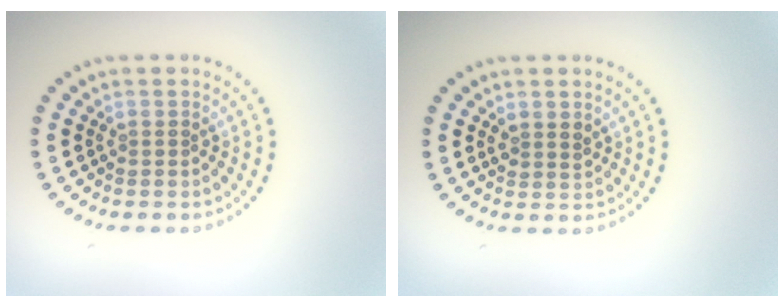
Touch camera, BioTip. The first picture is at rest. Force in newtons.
{"total": 1.3, "press": 1.1, "slide": 0.7}